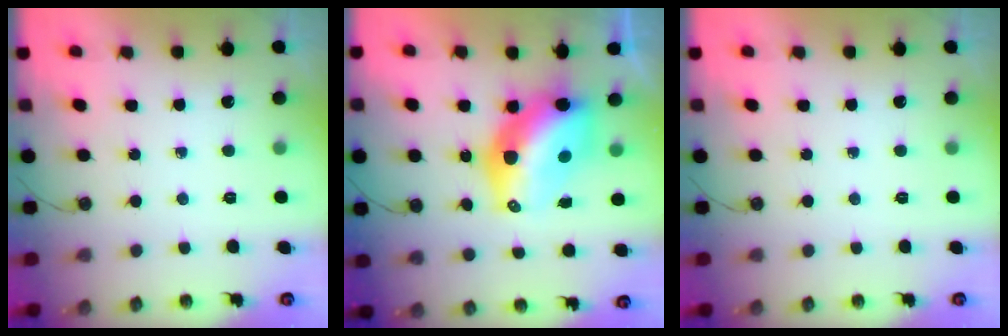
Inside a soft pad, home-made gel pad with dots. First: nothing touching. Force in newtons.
{"total": 13.8, "press": 13.7, "slide": 1.1}
{"total": 0.0}